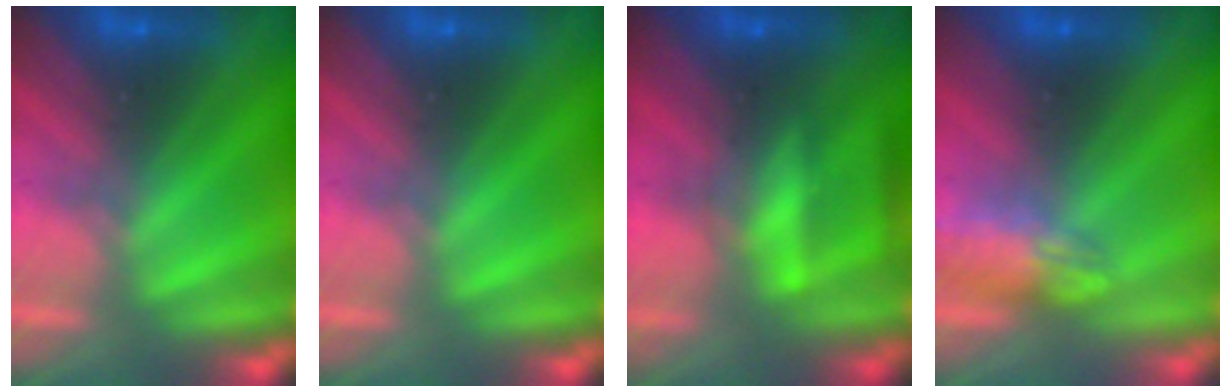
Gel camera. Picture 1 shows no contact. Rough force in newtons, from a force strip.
{"total": 0.0}
{"total": 6.9}
{"total": 2.4}